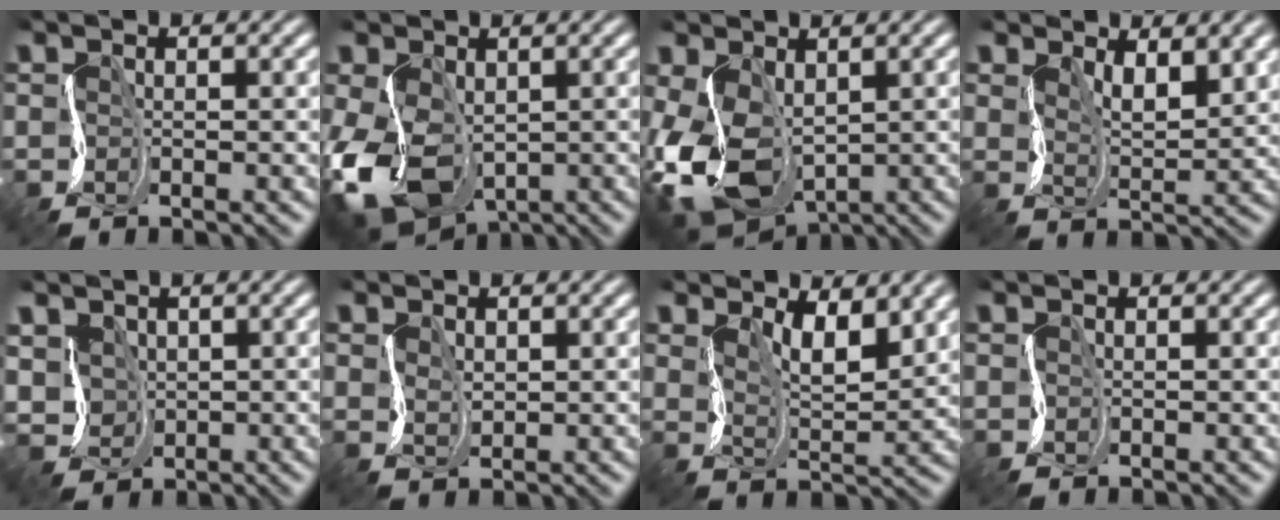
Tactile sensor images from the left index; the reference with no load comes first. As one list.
[{"total": 9.5, "force": [-2.8, 6.3, 6.6], "torque": [-0.162, -0.030, -0.055]}, {"total": 9.1, "force": [-1.8, 5.8, 6.7], "torque": [-0.165, -0.023, -0.035]}, {"total": 3.4, "force": [1.6, 1.4, 2.7], "torque": [-0.058, -0.013, 0.027]}, {"total": 3.8, "force": [0.1, 3.5, 1.6], "torque": [-0.052, 0.008, -0.002]}, {"total": 1.0, "force": [0.0, 0.7, 0.6], "torque": [-0.018, -0.003, -0.001]}, {"total": 4.6, "force": [2.0, 1.9, 3.6], "torque": [-0.066, -0.013, 0.029]}, {"total": 0.0}]